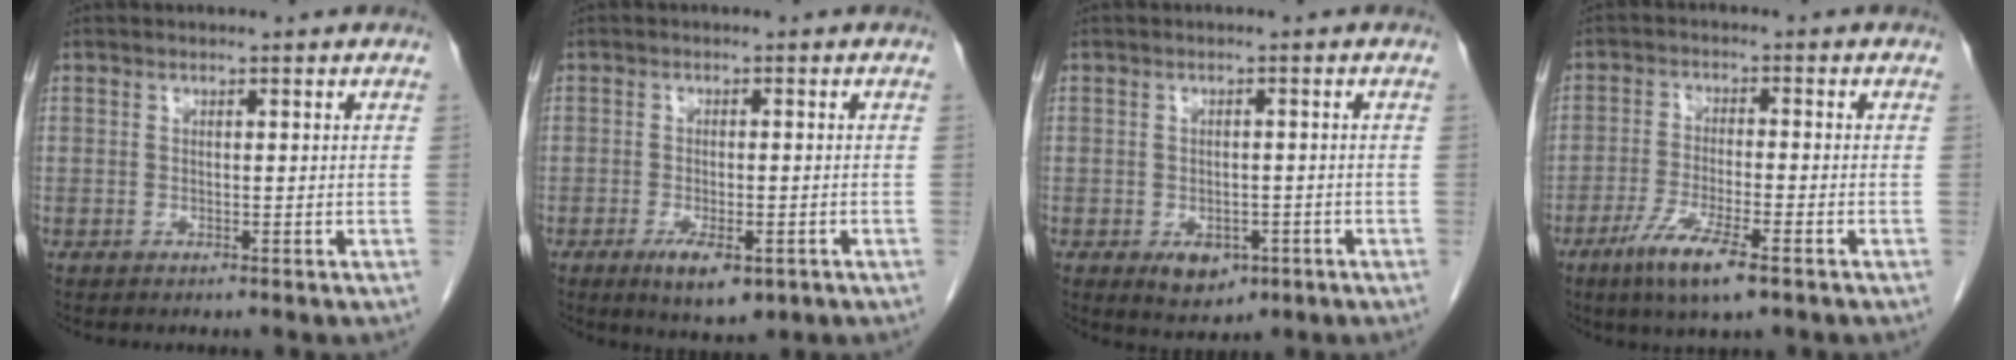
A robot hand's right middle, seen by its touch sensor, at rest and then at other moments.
{"total": 5.8, "force": [-2.9, 1.9, 4.6], "torque": [-0.074, -0.011, -0.036]}
{"total": 4.4, "force": [-2.1, 2.8, 2.8], "torque": [-0.040, -0.002, -0.018]}
{"total": 7.7, "force": [-4.6, 0.8, 6.2], "torque": [-0.124, -0.018, -0.080]}